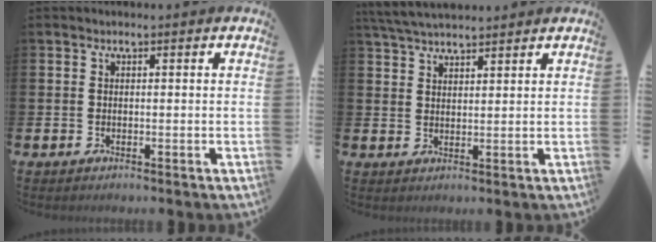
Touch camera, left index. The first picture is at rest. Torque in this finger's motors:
{"motor_torque": [0.88, -0.77, 0.09, 0.16]}